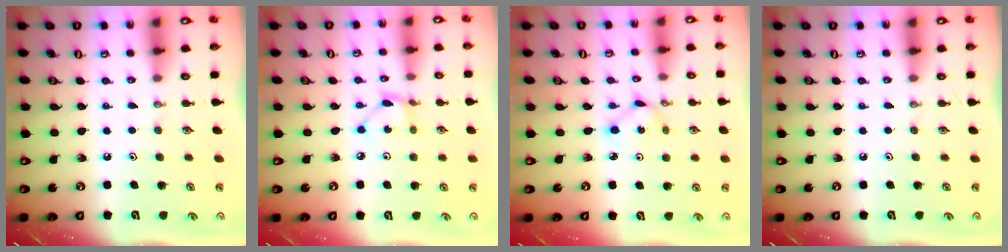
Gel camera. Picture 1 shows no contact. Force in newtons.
{"total": 2.8, "press": 2.8, "slide": 0.1}
{"total": 2.6, "press": 2.6, "slide": 0.1}
{"total": 0.0}